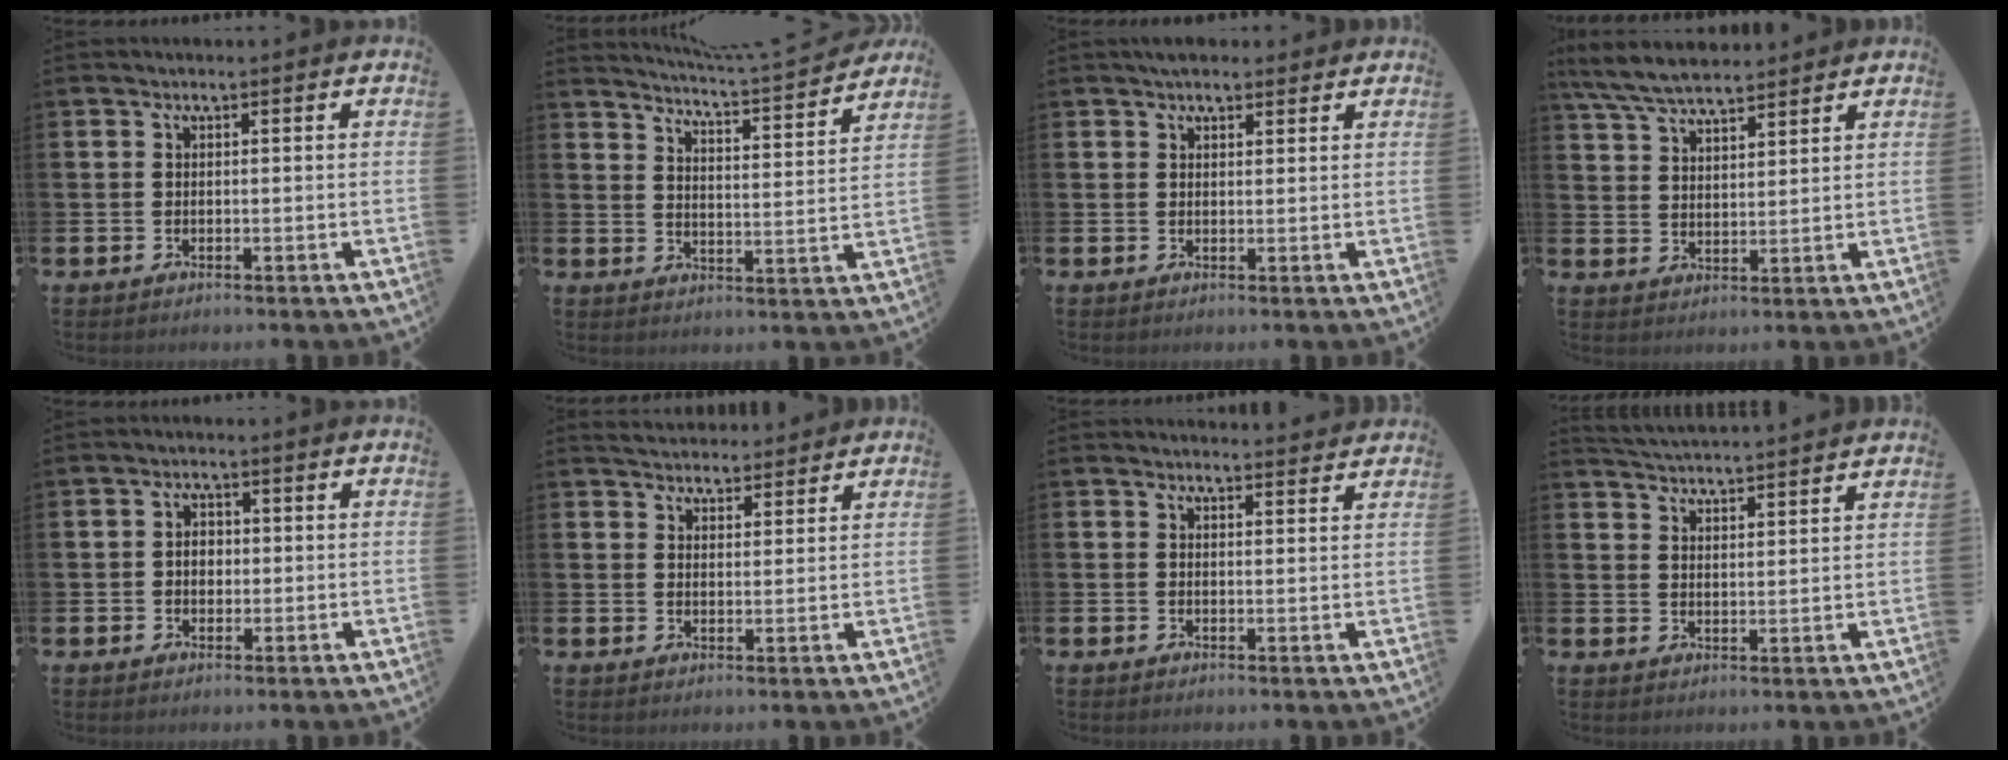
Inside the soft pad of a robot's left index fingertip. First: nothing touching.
{"total": 5.0, "force": [4.9, -0.7, 1.0], "torque": [-0.029, -0.045, 0.079]}
{"total": 2.5, "force": [2.3, 1.0, 0.2], "torque": [0.003, -0.006, 0.041]}
{"total": 6.7, "force": [6.2, 1.2, 2.1], "torque": [-0.065, -0.020, 0.116]}
{"total": 2.5, "force": [0.1, 1.9, 1.7], "torque": [-0.009, -0.002, -0.006]}
{"total": 3.7, "force": [3.7, 0.8, -0.3], "torque": [-0.004, -0.017, 0.068]}
{"total": 2.2, "force": [2.2, 0.2, -0.1], "torque": [0.010, -0.017, 0.037]}
{"total": 4.3, "force": [4.3, -0.4, -0.1], "torque": [-0.011, -0.029, 0.077]}